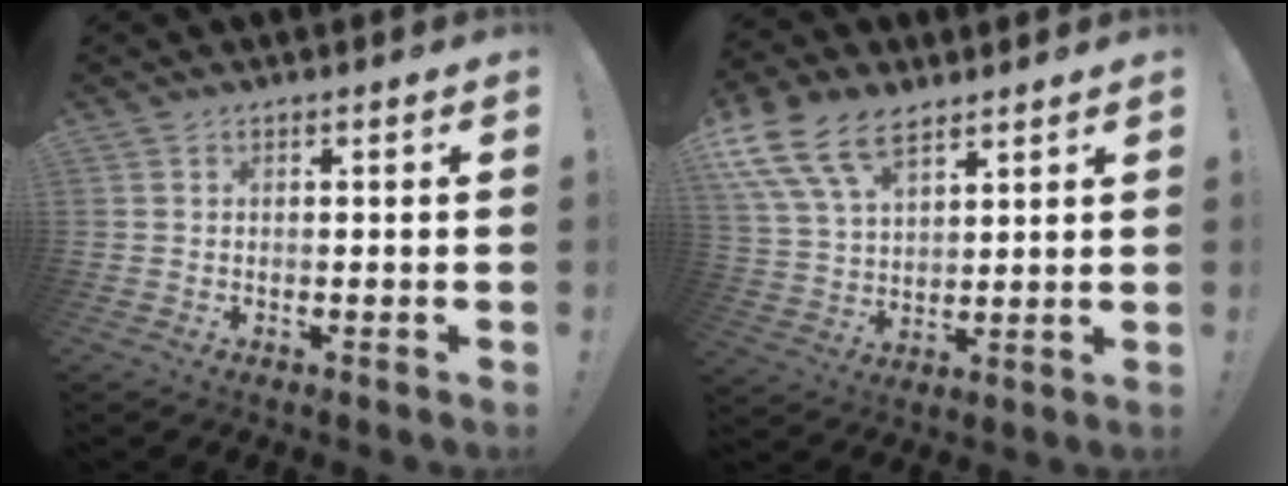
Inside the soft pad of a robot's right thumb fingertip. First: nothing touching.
{"total": 14.9, "force": [9.6, 8.2, 7.9], "torque": [-0.167, -0.044, 0.182]}